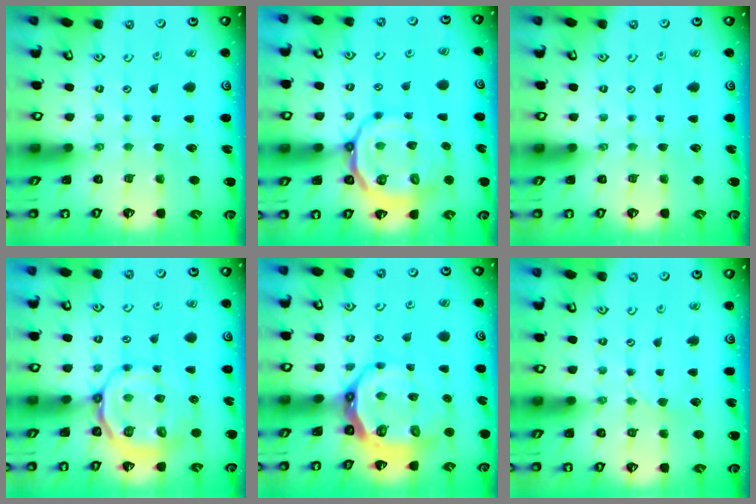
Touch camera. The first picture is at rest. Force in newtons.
{"total": 15.3, "press": 15.1, "slide": 2.6}
{"total": 0.0}
{"total": 11.5, "press": 11.2, "slide": 2.6}
{"total": 13.2, "press": 12.5, "slide": 4.3}
{"total": 2.2, "press": 2.2, "slide": 0.3}